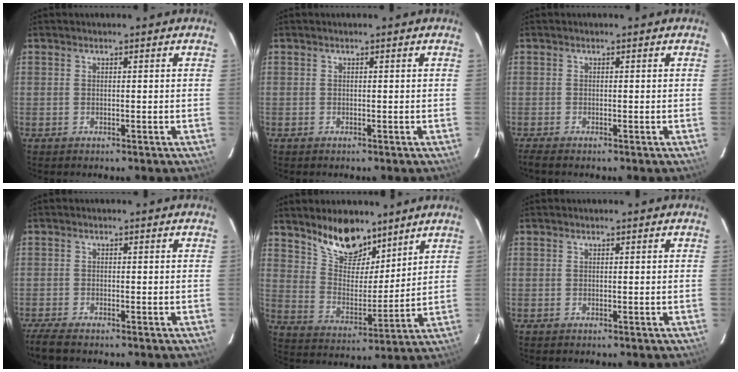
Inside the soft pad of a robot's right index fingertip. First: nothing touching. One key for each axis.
{"total": 0.0}
{"total": 1.5, "fx": -1.2, "fy": 0.0, "fz": 0.8, "tx": -0.022, "ty": -0.005, "tz": -0.023}
{"total": 3.9, "fx": -3.3, "fy": 0.5, "fz": 2.0, "tx": -0.058, "ty": -0.015, "tz": -0.064}
{"total": 12.6, "fx": 9.6, "fy": 5.5, "fz": 6.1, "tx": -0.110, "ty": 0.007, "tz": 0.178}
{"total": 0.0}